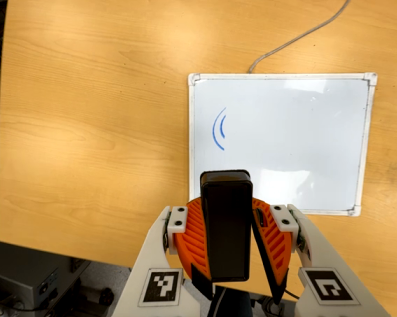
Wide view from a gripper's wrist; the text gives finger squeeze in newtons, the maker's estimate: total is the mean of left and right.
{"total": 8.0, "left": 8.3, "right": 7.7}